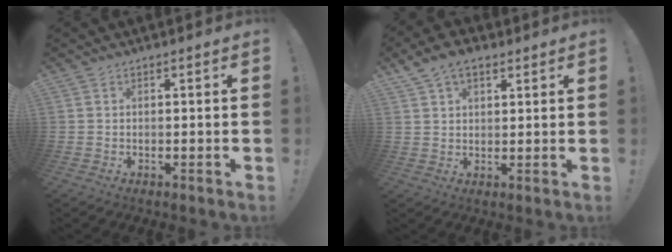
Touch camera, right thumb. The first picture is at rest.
{"total": 7.1, "force": [4.3, 4.1, 3.9], "torque": [-0.059, -0.014, 0.082]}